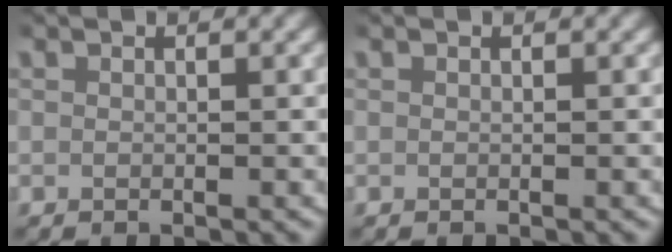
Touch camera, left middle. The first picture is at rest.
{"total": 0.0}